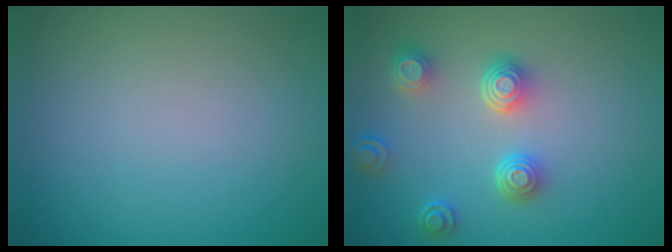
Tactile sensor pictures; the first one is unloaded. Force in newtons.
{"total": 4.2, "press": 3.4, "slide": 2.6}